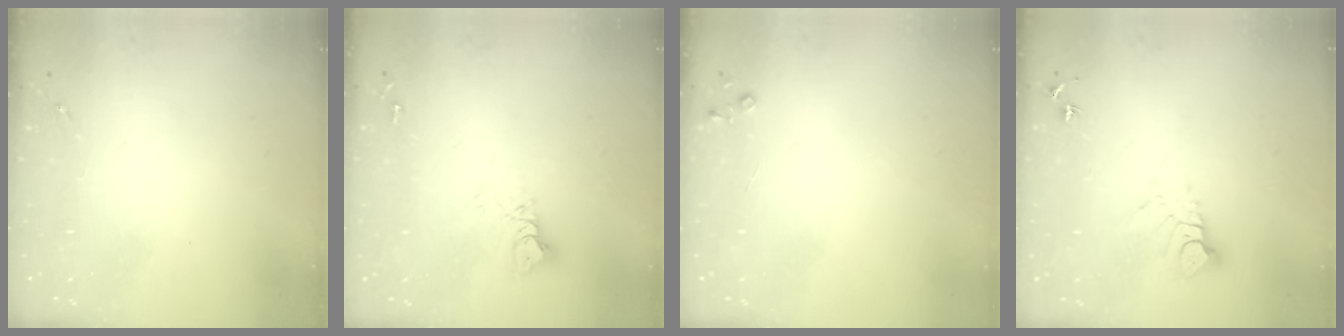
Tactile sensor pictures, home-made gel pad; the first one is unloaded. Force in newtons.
{"total": 7.3, "press": 7.3, "slide": 0.7}
{"total": 3.6, "press": 3.6, "slide": 0.4}
{"total": 6.6, "press": 6.6, "slide": 0.4}